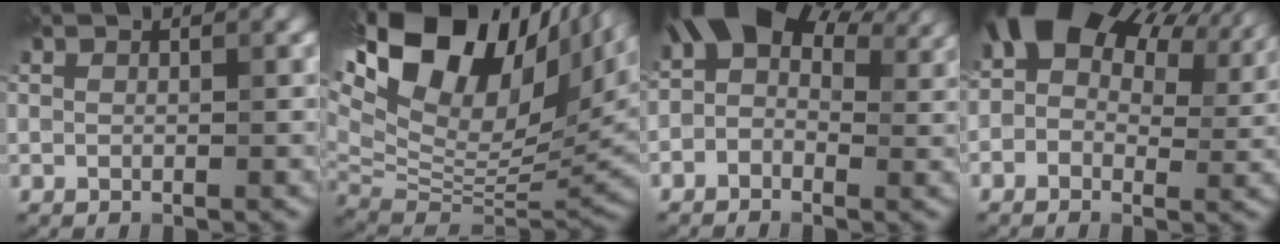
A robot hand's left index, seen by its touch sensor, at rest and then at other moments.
{"total": 19.2, "force": [9.3, 9.6, 13.8], "torque": [-0.269, 0.043, 0.170]}
{"total": 8.2, "force": [2.1, 5.5, 5.7], "torque": [-0.067, 0.018, 0.021]}
{"total": 10.5, "force": [4.3, 6.3, 7.3], "torque": [-0.104, 0.015, 0.064]}